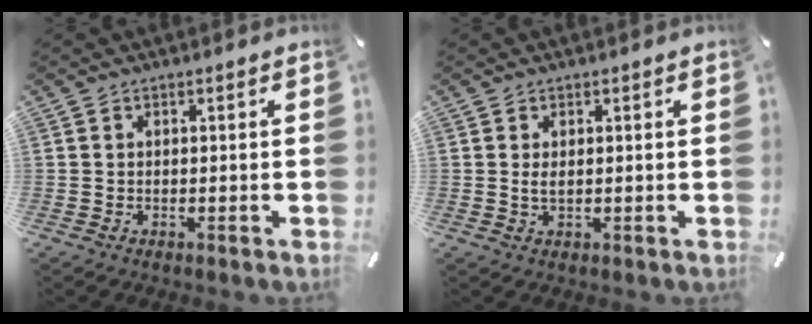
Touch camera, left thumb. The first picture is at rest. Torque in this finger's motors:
{"motor_torque": [-0.04, -0.10, 0.23, 0.01, -0.03]}